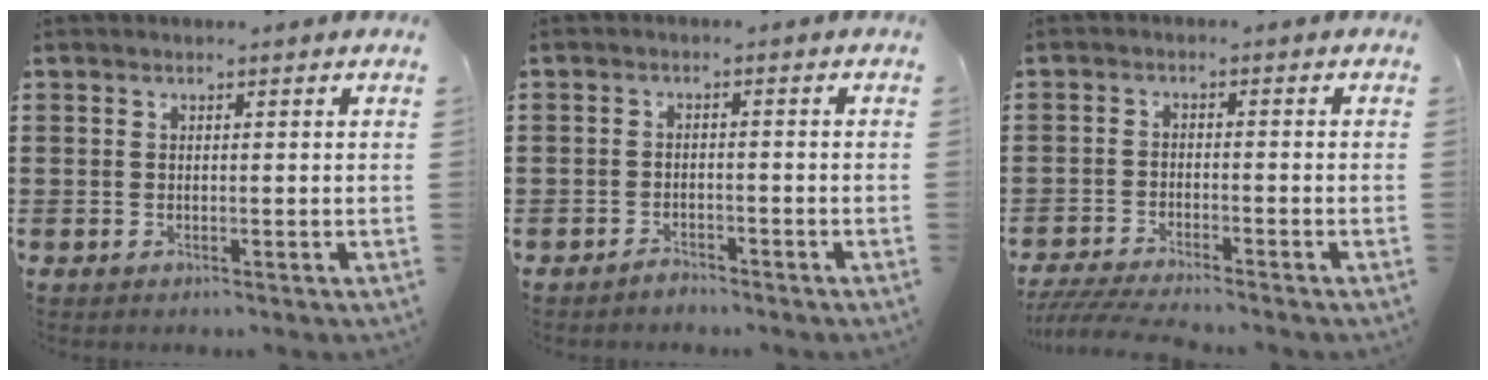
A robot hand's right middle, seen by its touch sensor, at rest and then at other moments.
{"total": 1.9, "force": [-1.8, 0.4, 0.2], "torque": [-0.010, 0.001, -0.038]}
{"total": 3.7, "force": [-3.5, -0.1, 1.2], "torque": [-0.034, -0.012, -0.072]}